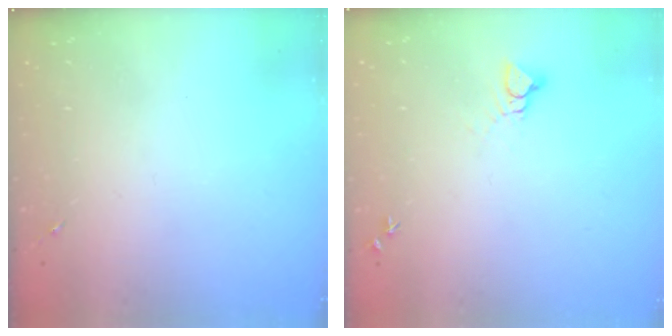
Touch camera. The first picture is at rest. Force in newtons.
{"total": 3.9, "press": 3.9, "slide": 0.2}